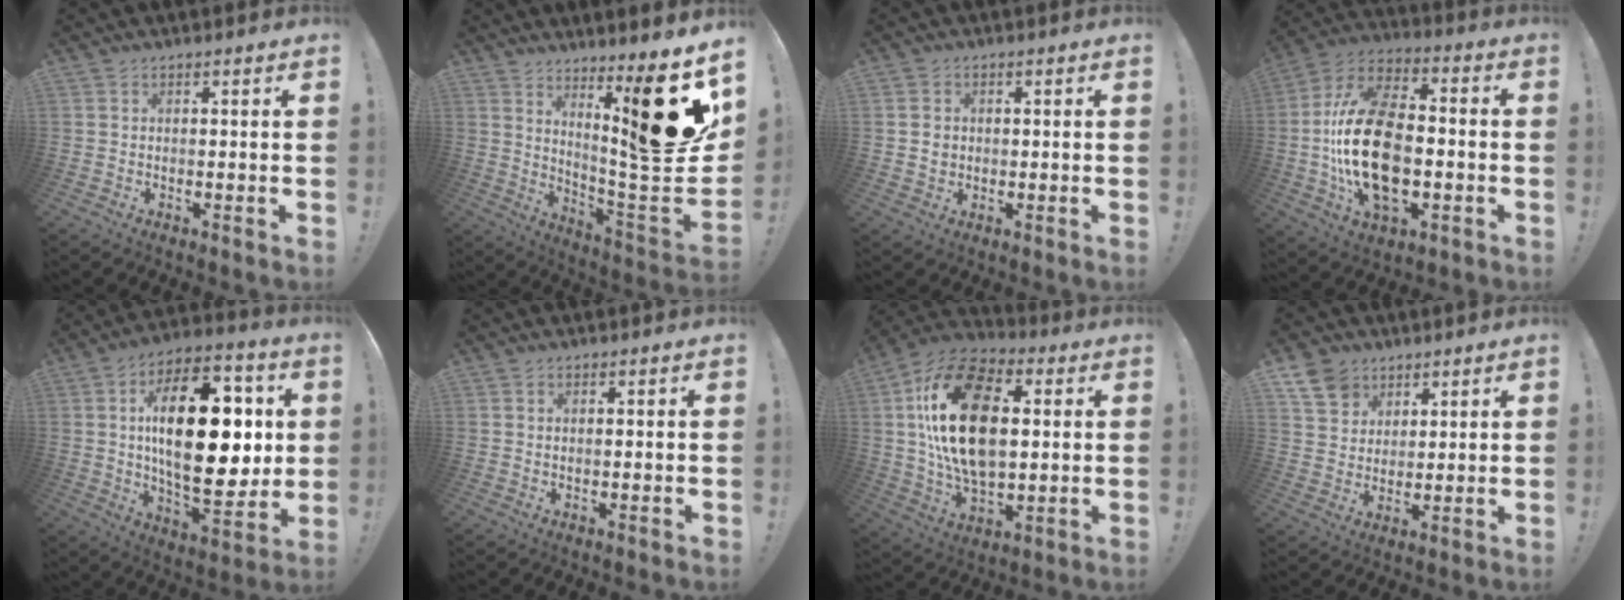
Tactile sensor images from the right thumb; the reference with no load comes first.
{"total": 22.4, "force": [9.2, 4.5, 20.0], "torque": [-0.268, -0.092, 0.151]}
{"total": 3.0, "force": [0.1, 2.7, 1.2], "torque": [-0.010, 0.001, 0.002]}
{"total": 24.3, "force": [-3.2, 14.6, 19.2], "torque": [-0.361, 0.018, -0.047]}
{"total": 28.8, "force": [3.8, 14.6, 24.5], "torque": [-0.405, -0.005, 0.064]}
{"total": 0.6, "force": [0.2, 0.2, 0.5], "torque": [-0.013, 0.002, 0.005]}
{"total": 25.2, "force": [3.9, 14.9, 19.9], "torque": [-0.366, -0.003, 0.066]}
{"total": 9.6, "force": [6.0, 7.0, 2.9], "torque": [-0.049, -0.035, 0.119]}